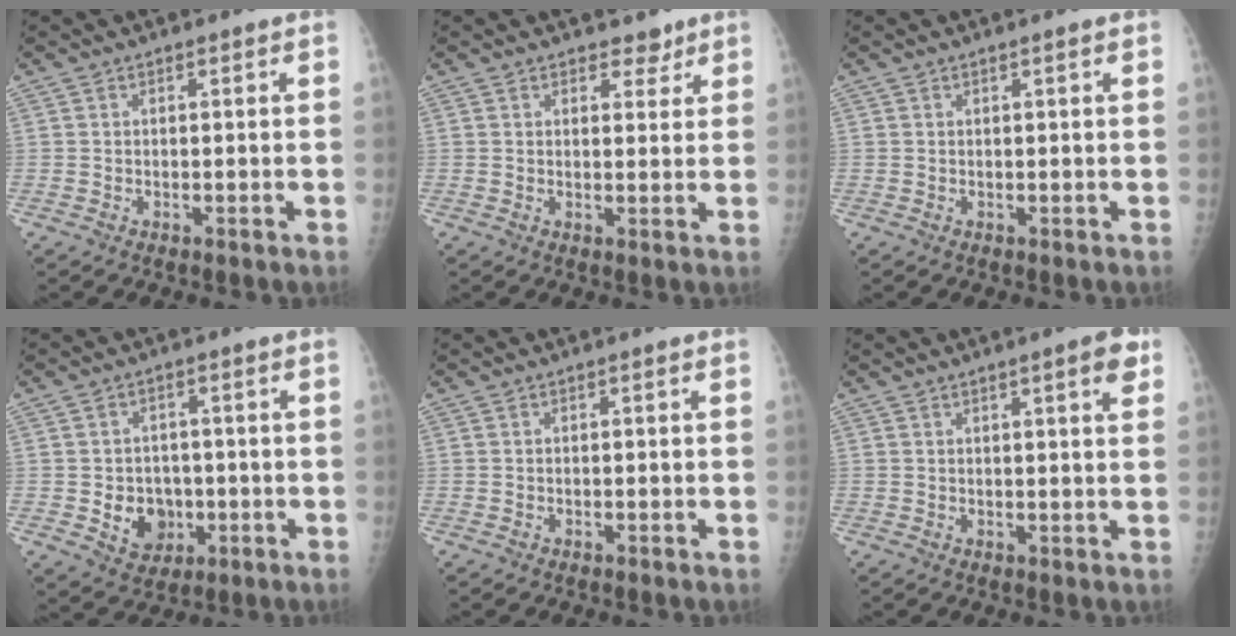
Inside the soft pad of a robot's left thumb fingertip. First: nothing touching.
{"total": 3.2, "force": [2.5, 1.9, 0.8], "torque": [0.012, -0.014, 0.033]}
{"total": 0.6, "force": [0.5, 0.0, 0.4], "torque": [-0.009, -0.001, 0.009]}
{"total": 7.3, "force": [-1.2, 6.2, 3.6], "torque": [-0.021, 0.005, -0.007]}
{"total": 0.0}
{"total": 4.6, "force": [2.5, 0.8, 3.8], "torque": [-0.043, -0.009, 0.031]}